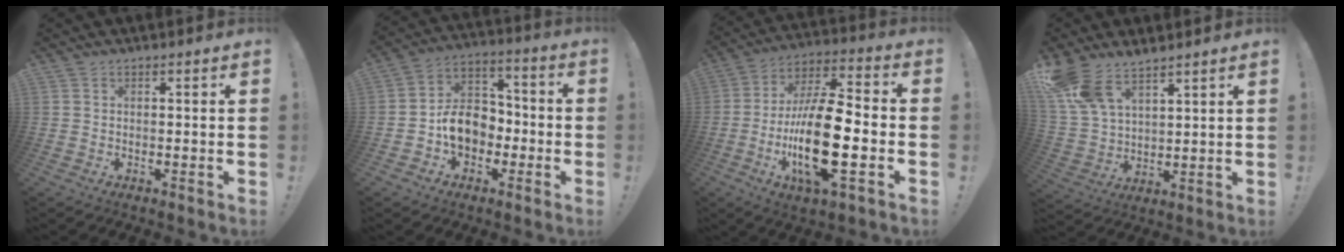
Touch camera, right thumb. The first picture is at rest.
{"total": 12.0, "force": [-3.7, 9.6, 6.3], "torque": [-0.109, 0.040, -0.059]}
{"total": 21.4, "force": [-5.0, 7.7, 19.3], "torque": [-0.371, 0.013, -0.084]}
{"total": 11.8, "force": [9.0, 5.3, 5.4], "torque": [-0.123, -0.041, 0.179]}